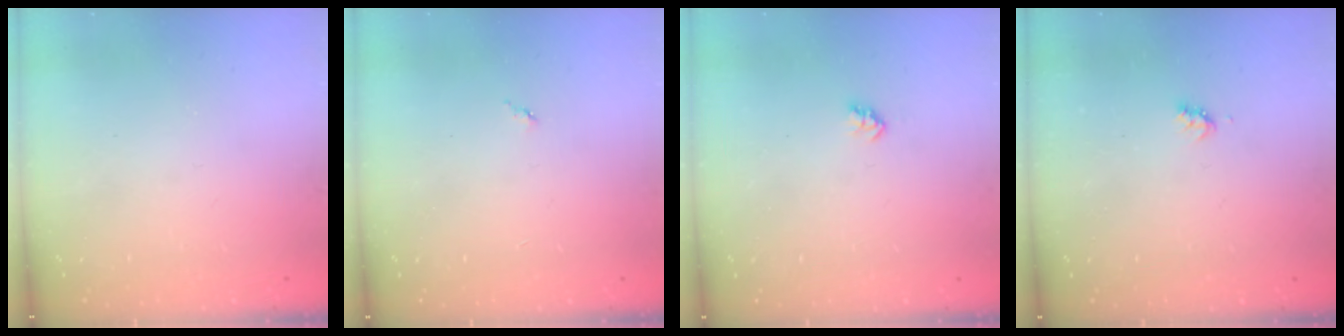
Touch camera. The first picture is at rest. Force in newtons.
{"total": 3.0, "press": 3.0, "slide": 0.2}
{"total": 3.1, "press": 3.1, "slide": 0.2}
{"total": 2.8, "press": 2.8, "slide": 0.4}